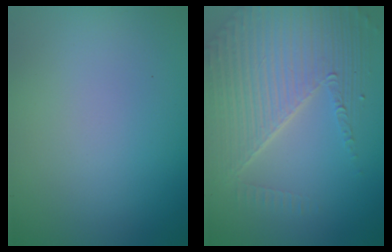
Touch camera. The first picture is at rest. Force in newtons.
{"total": 7.0, "press": 5.1, "slide": 4.8}